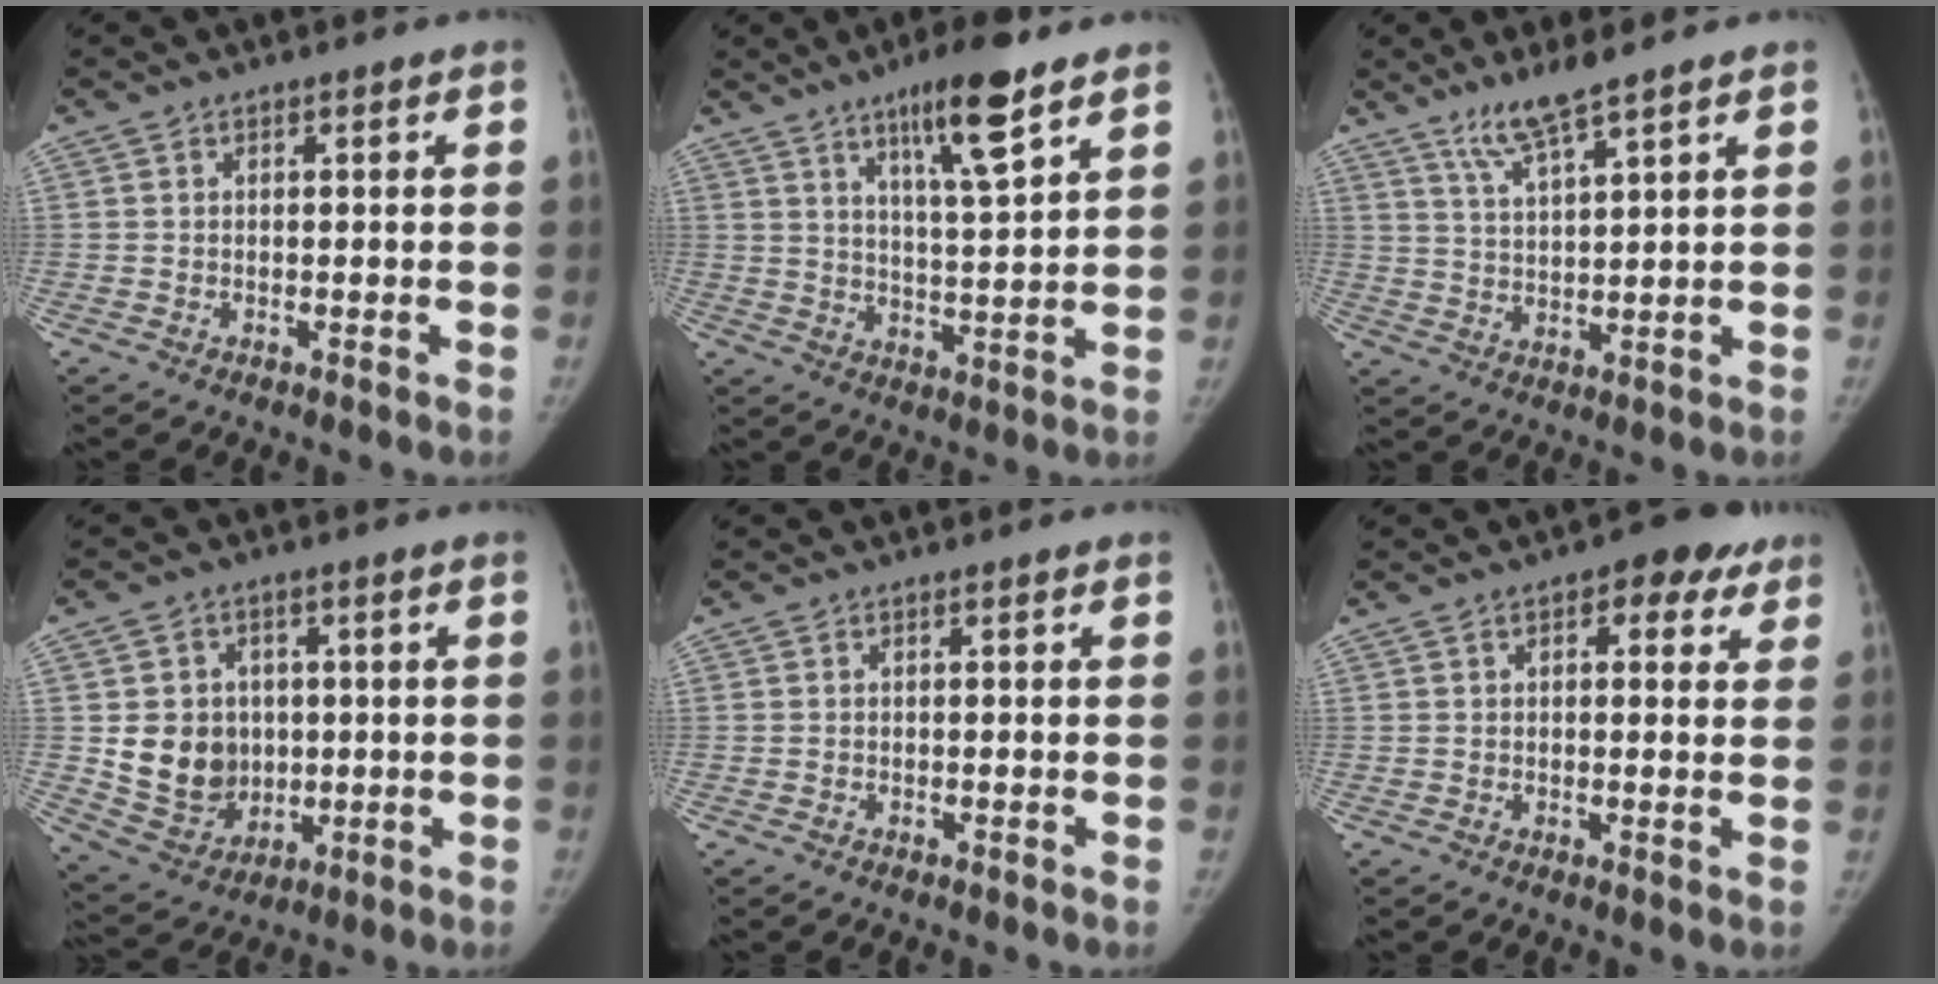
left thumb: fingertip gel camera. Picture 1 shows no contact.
{"total": 11.3, "force": [7.0, 1.6, 8.8], "torque": [-0.138, -0.039, 0.115]}
{"total": 6.9, "force": [5.2, 0.4, 4.4], "torque": [-0.091, -0.032, 0.107]}
{"total": 11.4, "force": [0.7, 9.8, 5.8], "torque": [-0.062, -0.009, 0.034]}
{"total": 0.0}
{"total": 6.6, "force": [3.4, 3.4, 4.5], "torque": [-0.026, -0.006, 0.035]}